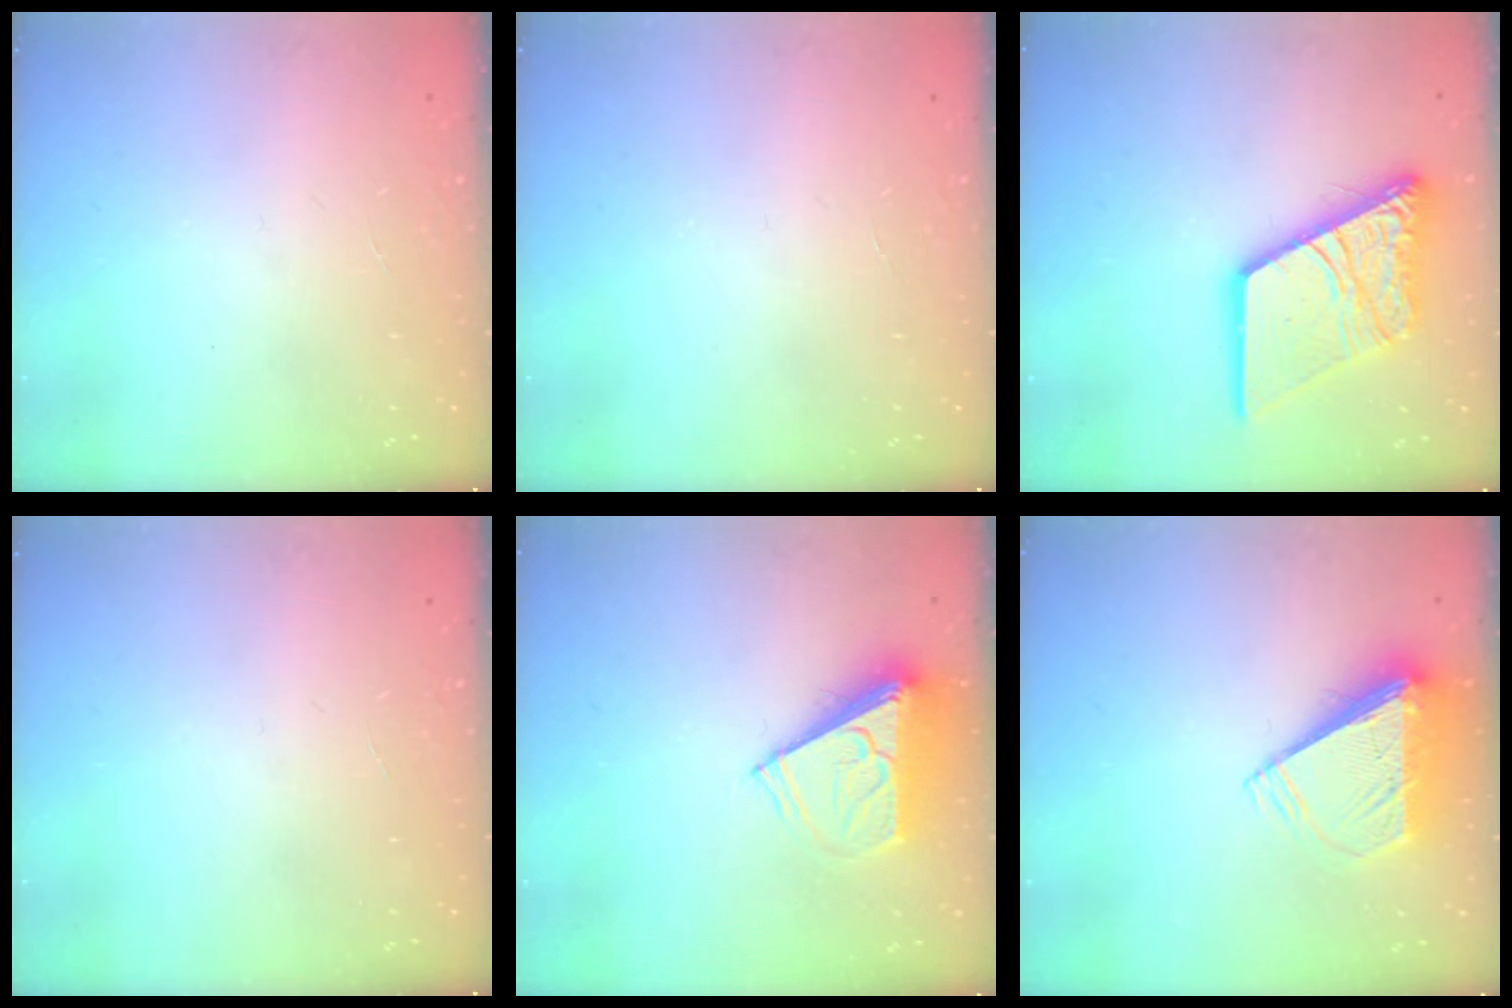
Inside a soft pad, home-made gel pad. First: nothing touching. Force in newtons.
{"total": 0.0}
{"total": 18.2, "press": 18.0, "slide": 2.4}
{"total": 0.0}
{"total": 7.7, "press": 7.7, "slide": 0.5}
{"total": 8.6, "press": 8.5, "slide": 1.3}